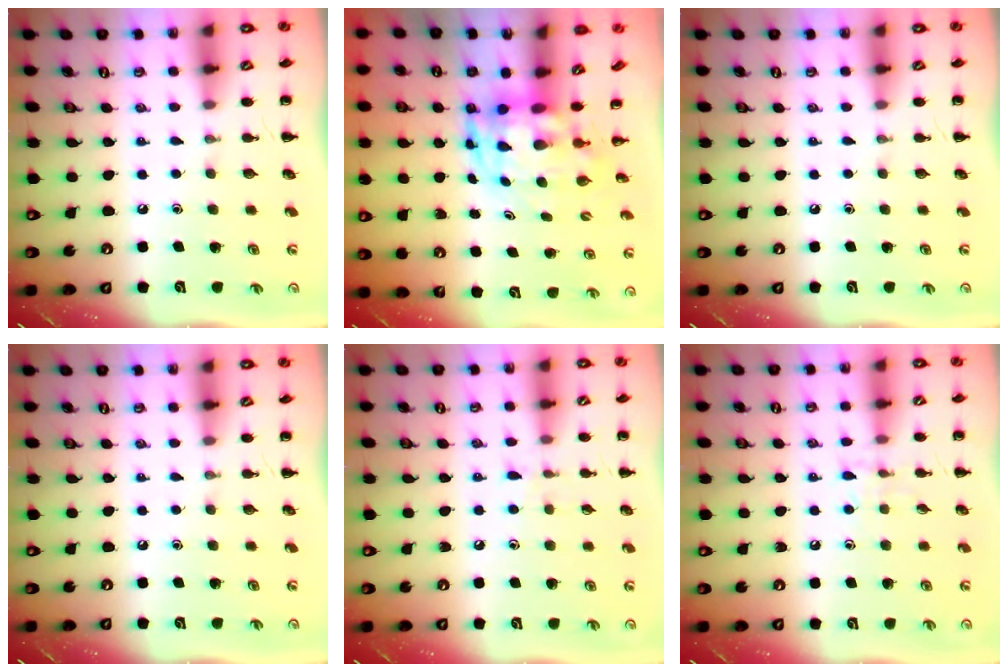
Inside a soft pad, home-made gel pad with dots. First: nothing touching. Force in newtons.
{"total": 3.7, "press": 3.6, "slide": 1.0}
{"total": 0.0}
{"total": 0.0}
{"total": 5.6, "press": 5.2, "slide": 2.1}
{"total": 5.3, "press": 5.2, "slide": 1.1}